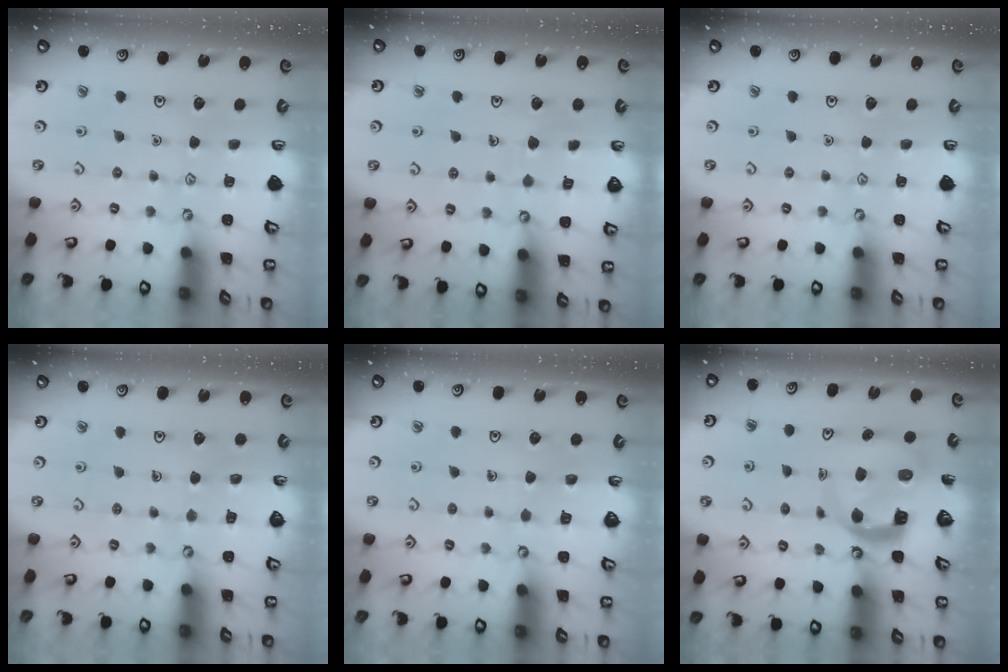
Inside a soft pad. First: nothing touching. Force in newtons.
{"total": 4.6, "press": 4.6, "slide": 0.4}
{"total": 0.0}
{"total": 4.8, "press": 4.8, "slide": 0.4}
{"total": 2.2, "press": 2.2, "slide": 0.0}
{"total": 8.2, "press": 8.1, "slide": 1.1}